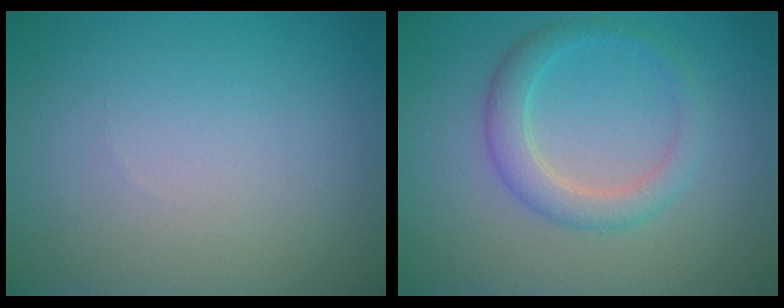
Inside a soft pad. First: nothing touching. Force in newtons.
{"total": 2.8, "press": 2.8, "slide": 0.1}